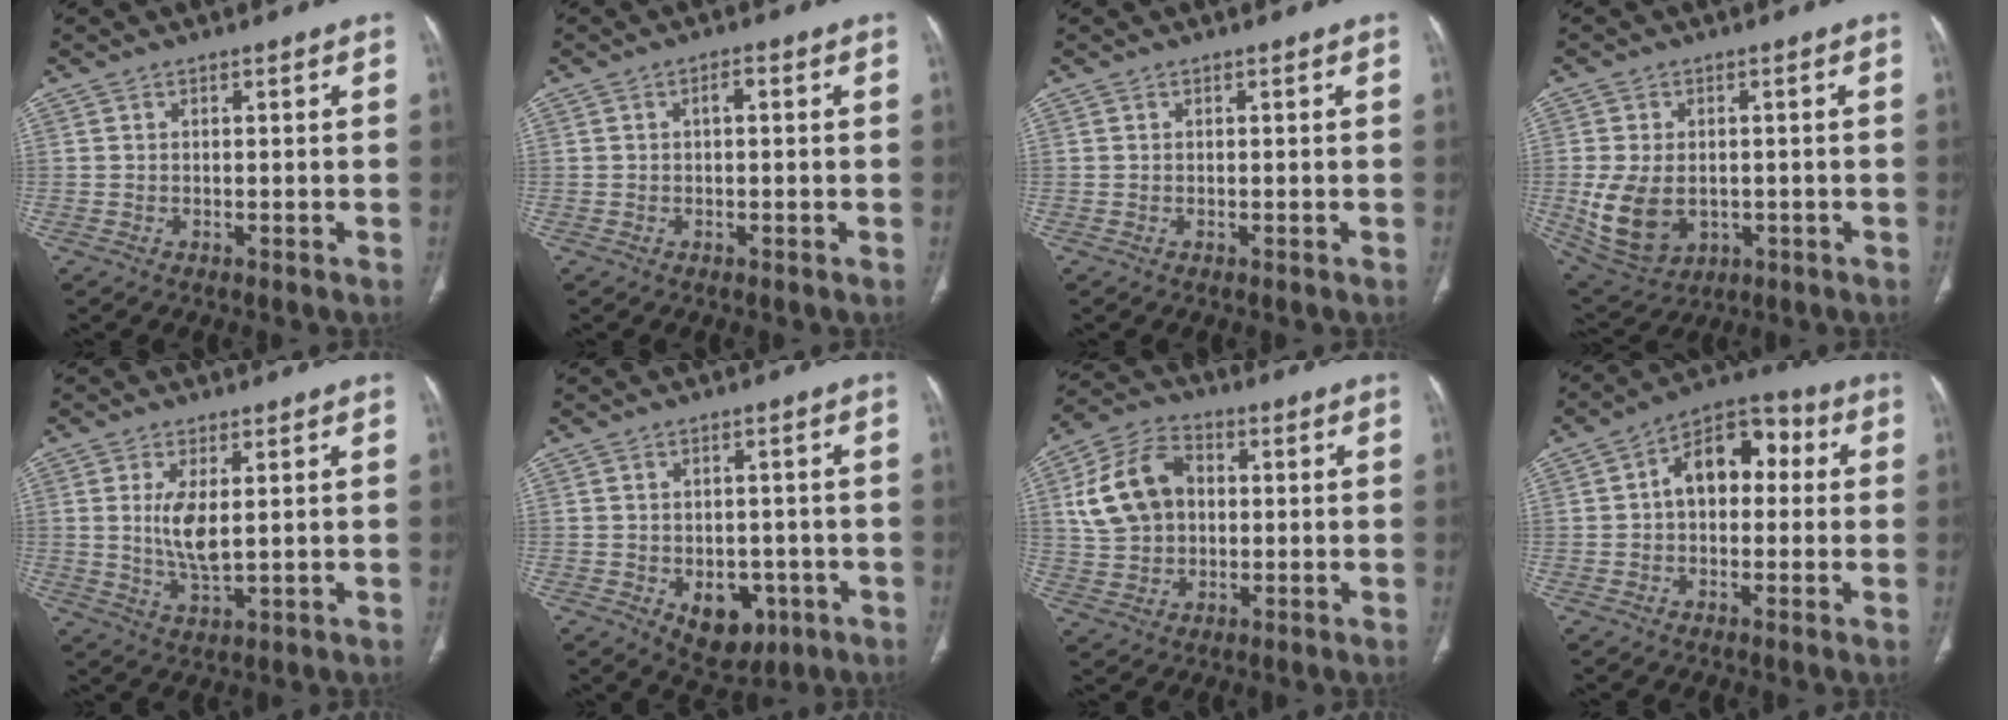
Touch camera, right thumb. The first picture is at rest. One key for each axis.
{"total": 1.5, "fx": 0.1, "fy": 0.8, "fz": 1.3, "tx": -0.022, "ty": 0.005, "tz": -0.001}
{"total": 0.0}
{"total": 11.3, "fx": -1.5, "fy": 8.0, "fz": 7.9, "tx": -0.142, "ty": -0.002, "tz": -0.002}
{"total": 6.5, "fx": 1.2, "fy": 2.3, "fz": 5.9, "tx": -0.122, "ty": -0.020, "tz": 0.031}
{"total": 8.5, "fx": -3.0, "fy": 5.8, "fz": 5.4, "tx": -0.043, "ty": 0.011, "tz": -0.025}
{"total": 13.2, "fx": 2.1, "fy": 9.9, "fz": 8.5, "tx": -0.145, "ty": 0.019, "tz": 0.035}
{"total": 11.6, "fx": 1.3, "fy": 7.6, "fz": 8.7, "tx": -0.105, "ty": 0.037, "tz": 0.007}